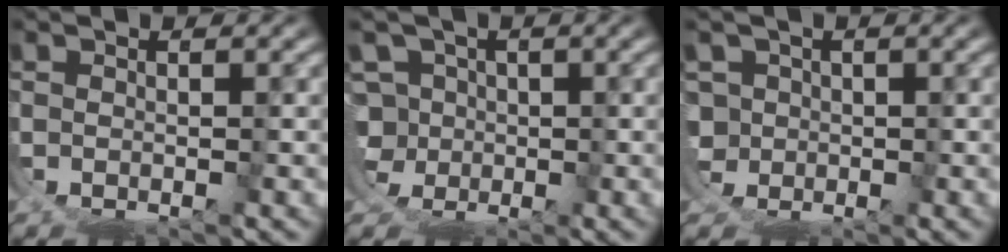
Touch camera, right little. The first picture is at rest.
{"total": 5.0, "force": [0.8, 4.9, 0.2], "torque": [-0.028, -0.029, 0.020]}
{"total": 2.1, "force": [0.6, 1.8, -0.9], "torque": [-0.010, -0.029, 0.023]}